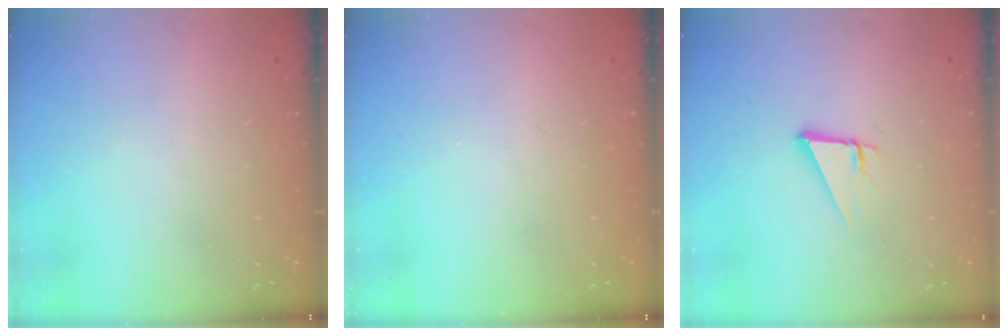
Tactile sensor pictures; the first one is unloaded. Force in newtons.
{"total": 0.0}
{"total": 3.6, "press": 3.6, "slide": 0.3}